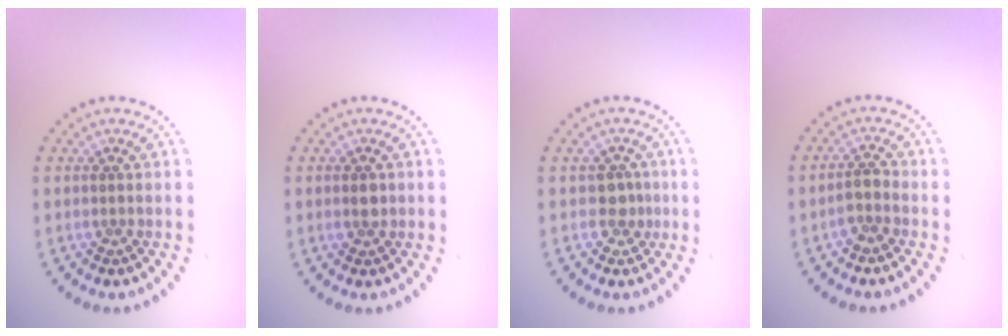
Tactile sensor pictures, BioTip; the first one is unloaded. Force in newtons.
{"total": 1.0, "press": 1.0, "slide": 0.1}
{"total": 1.7, "press": 1.4, "slide": 0.9}
{"total": 1.8, "press": 1.5, "slide": 1.1}